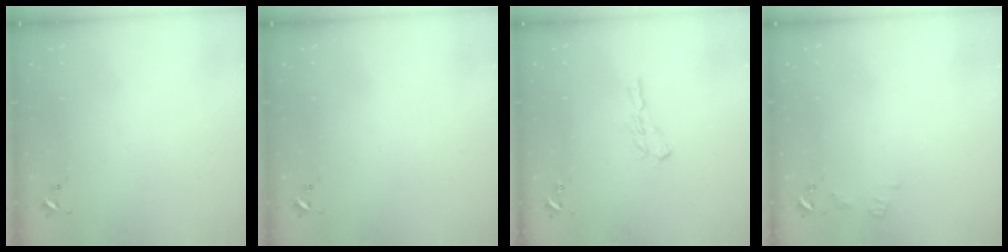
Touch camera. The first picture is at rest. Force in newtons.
{"total": 0.0}
{"total": 5.7, "press": 5.7, "slide": 0.4}
{"total": 5.2, "press": 5.2, "slide": 0.7}